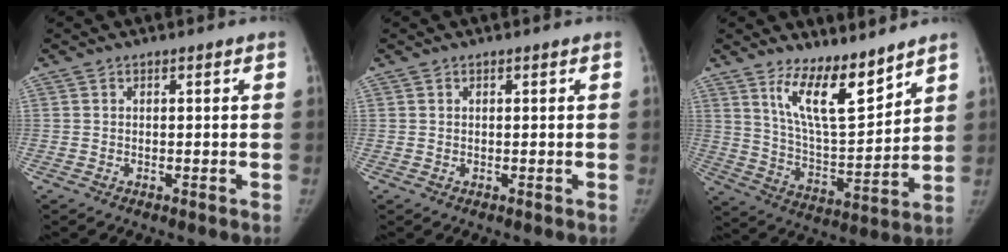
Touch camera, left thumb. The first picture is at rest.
{"total": 0.0}
{"total": 12.8, "force": [9.2, 3.7, 8.1], "torque": [-0.114, -0.079, 0.176]}